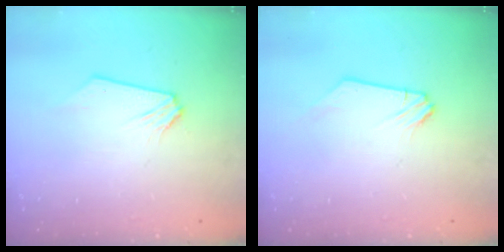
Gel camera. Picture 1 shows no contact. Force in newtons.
{"total": 0.0}